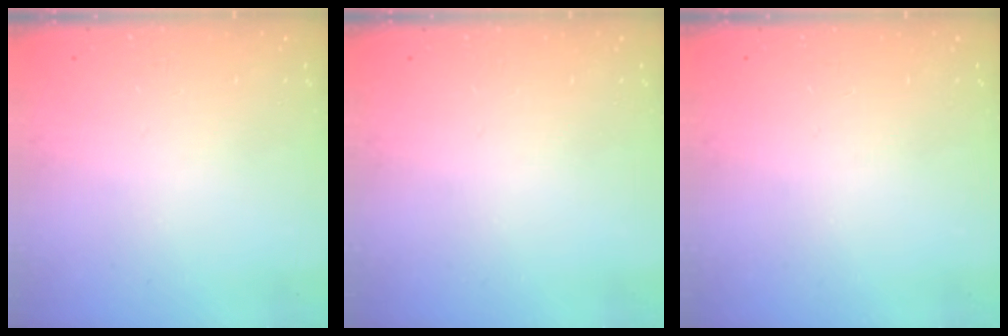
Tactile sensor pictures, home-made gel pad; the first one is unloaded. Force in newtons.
{"total": 0.0}
{"total": 0.0}